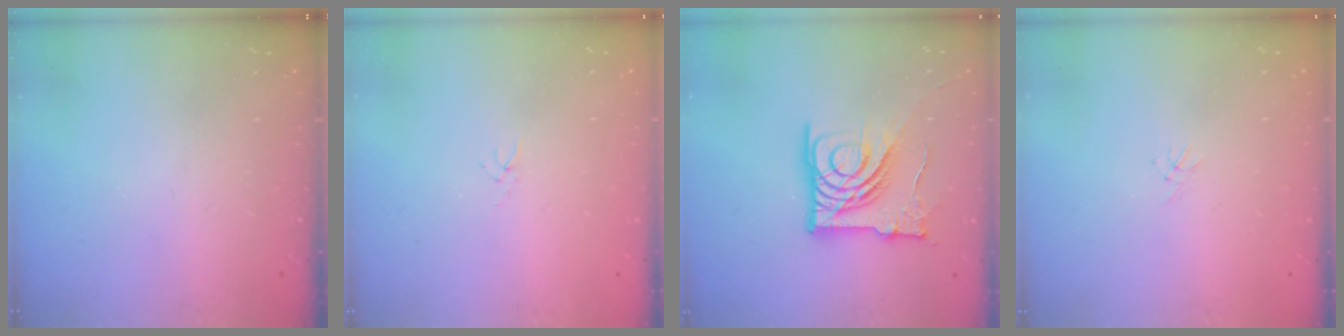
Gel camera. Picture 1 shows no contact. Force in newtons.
{"total": 1.0, "press": 1.0, "slide": 0.3}
{"total": 15.9, "press": 15.9, "slide": 1.7}
{"total": 1.1, "press": 1.0, "slide": 0.3}